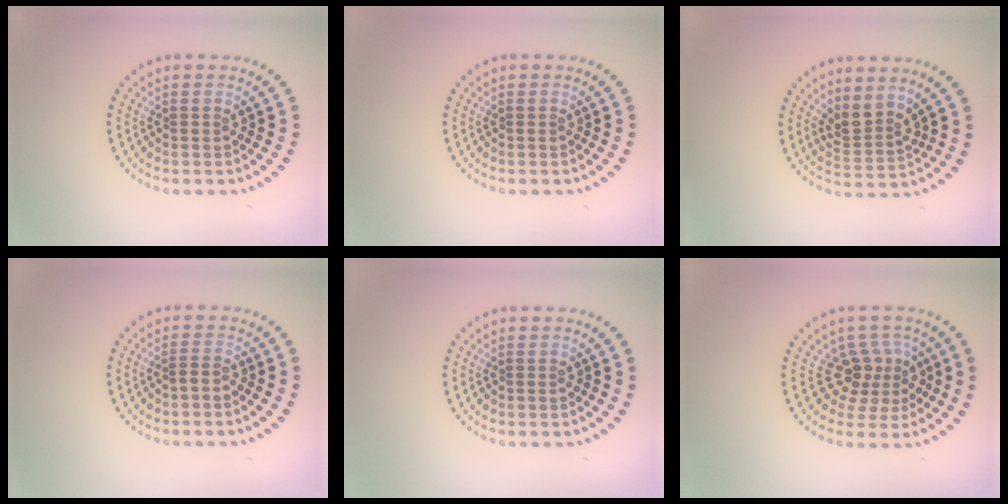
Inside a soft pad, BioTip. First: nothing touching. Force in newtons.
{"total": 0.0}
{"total": 2.6, "press": 1.8, "slide": 1.9}
{"total": 0.6, "press": 0.3, "slide": 0.5}
{"total": 0.0}
{"total": 3.1, "press": 2.3, "slide": 2.1}